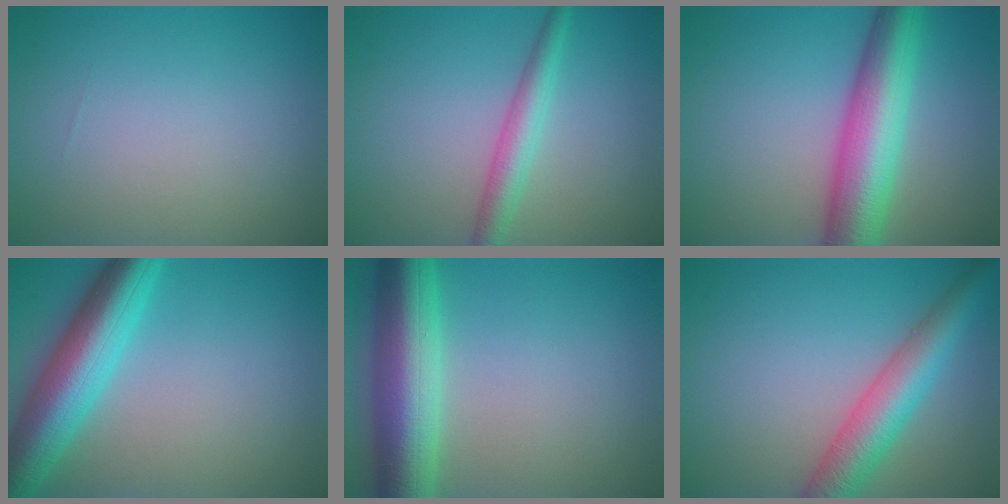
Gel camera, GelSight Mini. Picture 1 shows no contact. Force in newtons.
{"total": 3.0, "press": 3.0, "slide": 0.0}
{"total": 8.6, "press": 8.6, "slide": 0.2}
{"total": 8.3, "press": 8.3, "slide": 0.1}
{"total": 8.9, "press": 8.9, "slide": 0.2}
{"total": 5.8, "press": 5.8, "slide": 0.2}